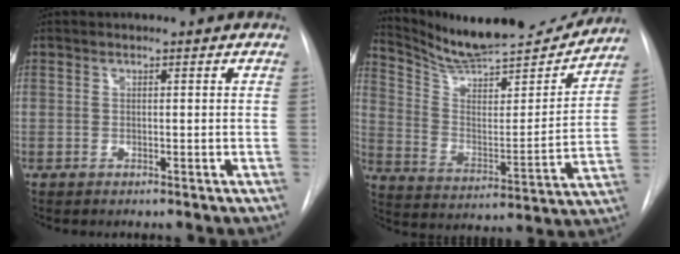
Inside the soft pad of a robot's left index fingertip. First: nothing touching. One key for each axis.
{"total": 19.5, "fx": 18.4, "fy": 2.1, "fz": 6.1, "tx": -0.104, "ty": -0.050, "tz": 0.279}